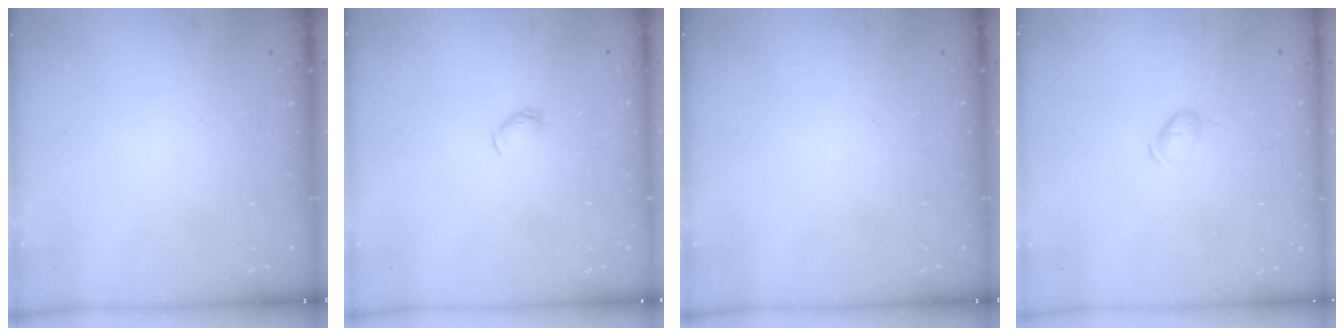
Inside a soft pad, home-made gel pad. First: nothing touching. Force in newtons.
{"total": 2.5, "press": 2.5, "slide": 0.4}
{"total": 0.0}
{"total": 4.5, "press": 4.4, "slide": 0.8}